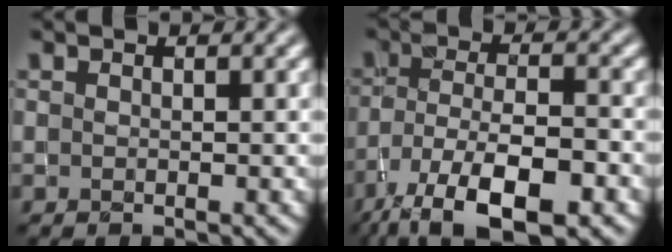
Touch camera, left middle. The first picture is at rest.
{"total": 10.5, "force": [-6.8, 3.7, 7.1], "torque": [-0.134, -0.009, -0.121]}